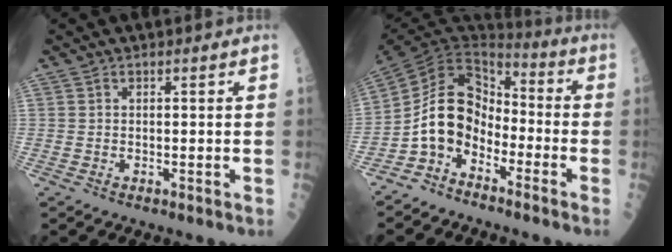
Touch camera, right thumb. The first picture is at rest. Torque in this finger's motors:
{"motor_torque": [0.20, 0.74, 1.27, -0.48, 0.42]}